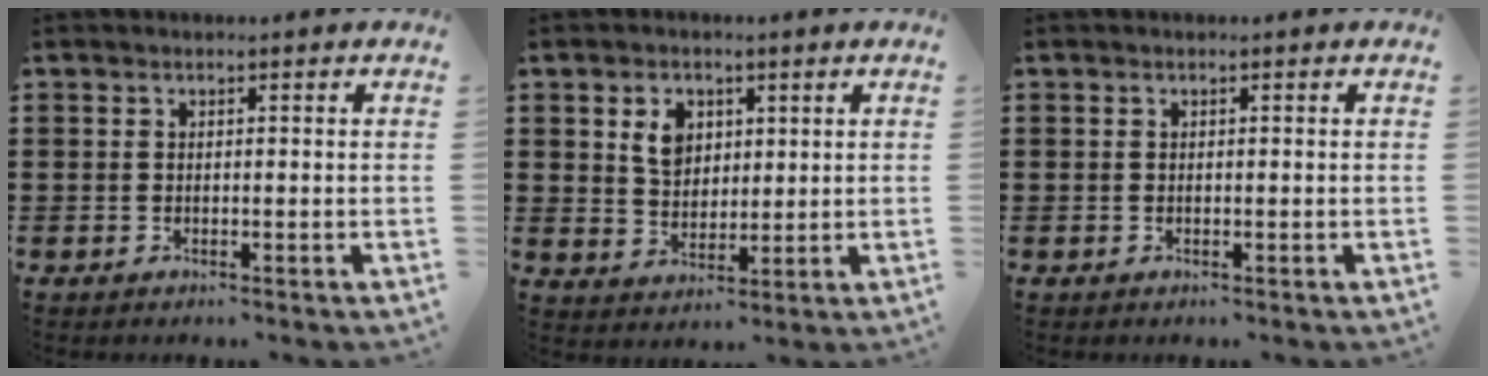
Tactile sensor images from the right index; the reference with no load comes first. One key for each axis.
{"total": 5.0, "fx": 1.8, "fy": 3.8, "fz": 2.7, "tx": -0.058, "ty": 0.010, "tz": 0.031}
{"total": 0.0}